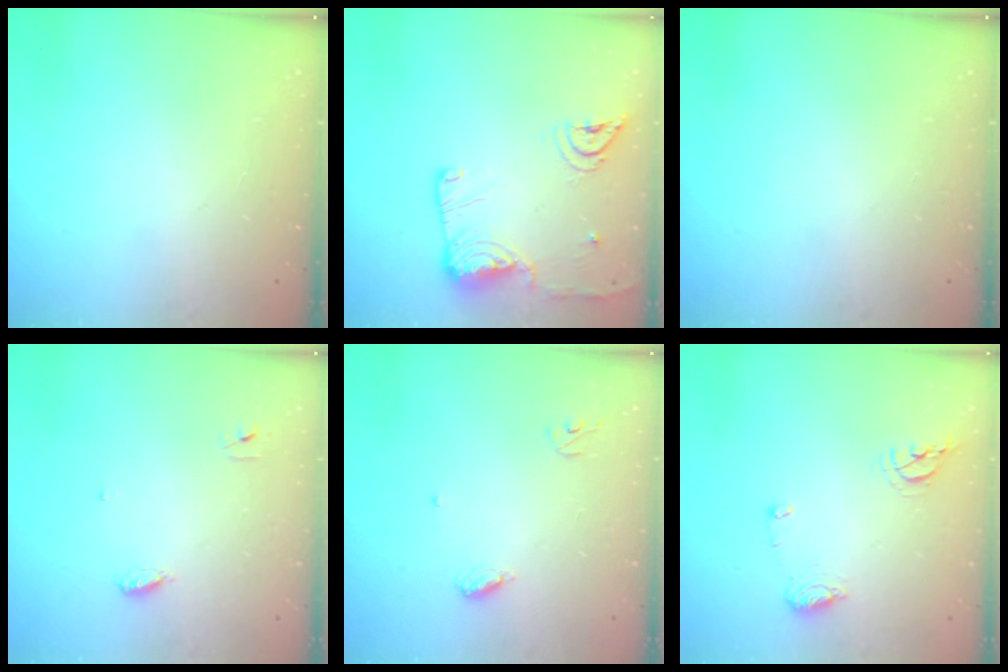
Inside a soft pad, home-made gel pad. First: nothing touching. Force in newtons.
{"total": 13.5, "press": 13.4, "slide": 1.7}
{"total": 0.0}
{"total": 3.4, "press": 3.4, "slide": 0.3}
{"total": 4.9, "press": 4.9, "slide": 0.4}
{"total": 8.1, "press": 8.1, "slide": 0.4}